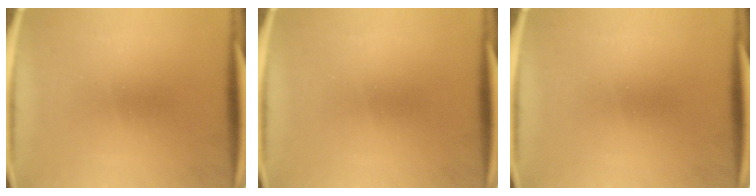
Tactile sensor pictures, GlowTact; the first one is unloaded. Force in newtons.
{"total": 0.0}
{"total": 0.0}